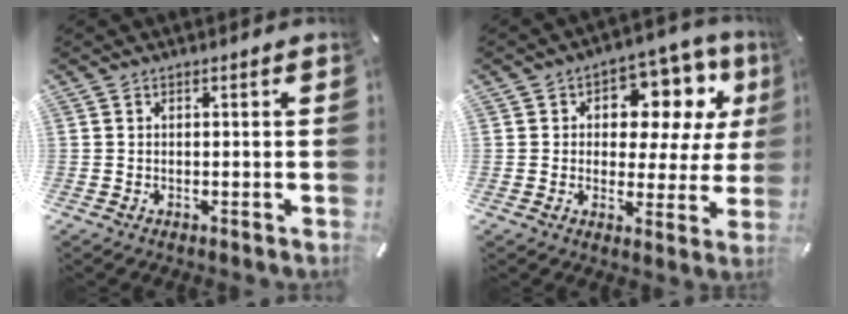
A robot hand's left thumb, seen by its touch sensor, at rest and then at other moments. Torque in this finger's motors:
{"motor_torque": [2.18, 2.32, 0.78, -1.02, 0.33]}